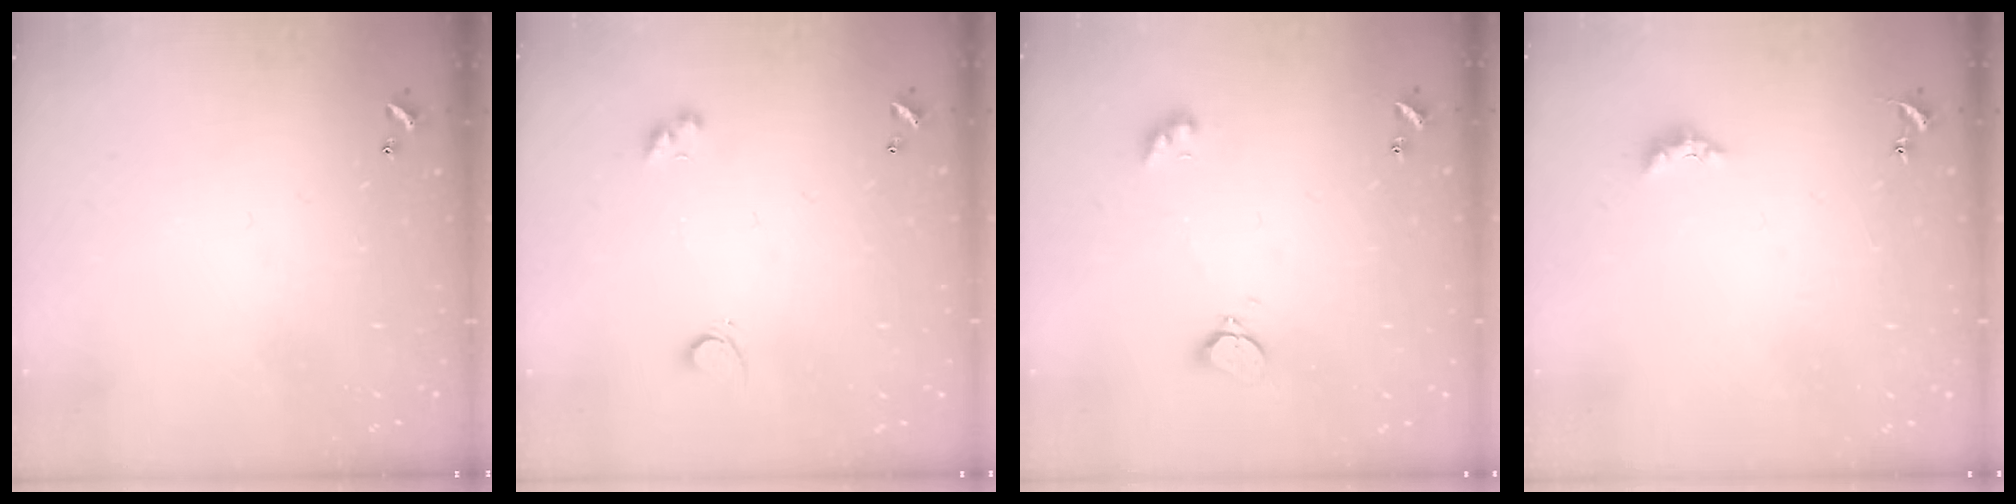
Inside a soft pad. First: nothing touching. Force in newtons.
{"total": 2.9, "press": 2.6, "slide": 1.3}
{"total": 2.1, "press": 2.1, "slide": 0.5}
{"total": 2.8, "press": 2.7, "slide": 0.6}